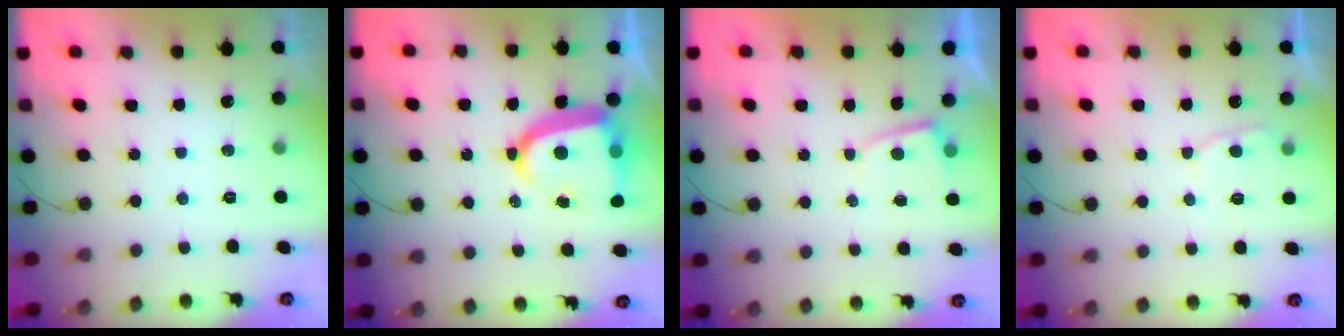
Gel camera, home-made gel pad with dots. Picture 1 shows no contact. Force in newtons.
{"total": 16.0, "press": 15.9, "slide": 1.9}
{"total": 2.3, "press": 2.3, "slide": 0.2}
{"total": 4.0, "press": 3.9, "slide": 0.5}